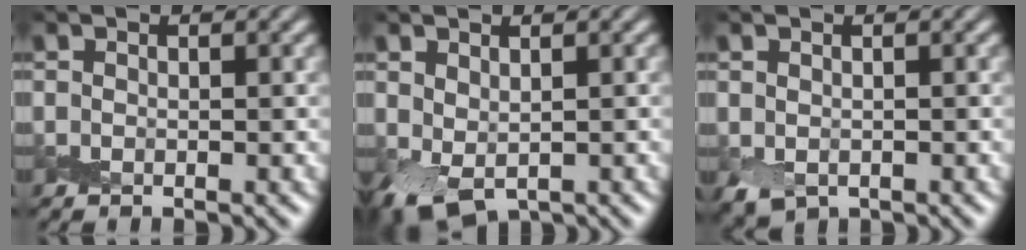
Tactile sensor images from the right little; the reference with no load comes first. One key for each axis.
{"total": 2.4, "fx": 0.0, "fy": 1.7, "fz": 1.8, "tx": -0.037, "ty": -0.007, "tz": 0.005}
{"total": 1.3, "fx": -0.4, "fy": 1.0, "fz": 0.7, "tx": -0.020, "ty": -0.010, "tz": -0.004}